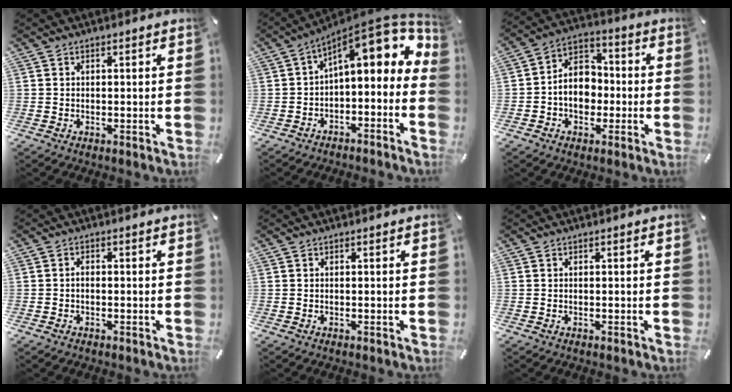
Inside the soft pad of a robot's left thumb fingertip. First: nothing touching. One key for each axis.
{"total": 10.9, "fx": 5.5, "fy": 4.2, "fz": 8.4, "tx": -0.114, "ty": -0.058, "tz": 0.089}
{"total": 9.0, "fx": -1.7, "fy": 7.6, "fz": 4.6, "tx": -0.085, "ty": 0.016, "tz": -0.032}
{"total": 0.9, "fx": -0.4, "fy": 0.4, "fz": 0.6, "tx": -0.014, "ty": 0.001, "tz": -0.008}
{"total": 0.0}
{"total": 0.0}